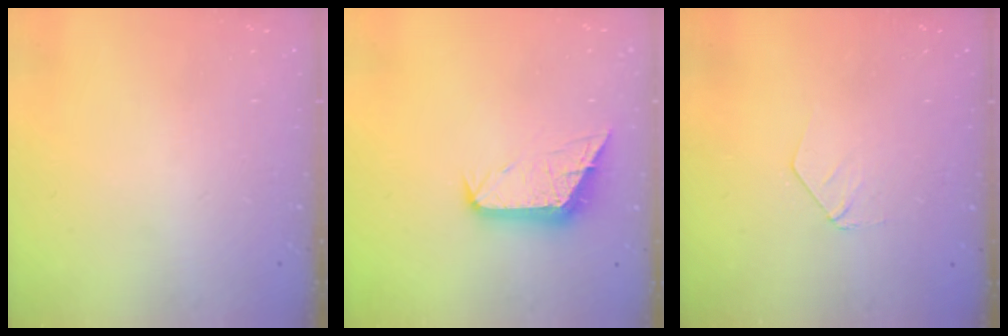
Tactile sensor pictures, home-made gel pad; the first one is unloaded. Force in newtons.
{"total": 10.8, "press": 10.8, "slide": 0.4}
{"total": 3.4, "press": 3.4, "slide": 0.2}